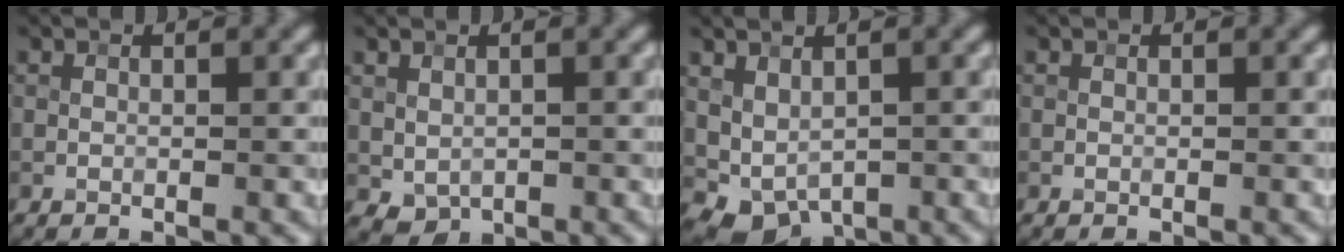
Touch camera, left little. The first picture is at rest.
{"total": 1.5, "force": [0.1, 1.2, 0.9], "torque": [-0.018, -0.007, 0.008]}
{"total": 3.2, "force": [0.4, 2.3, 2.2], "torque": [-0.038, -0.016, 0.020]}
{"total": 0.0}